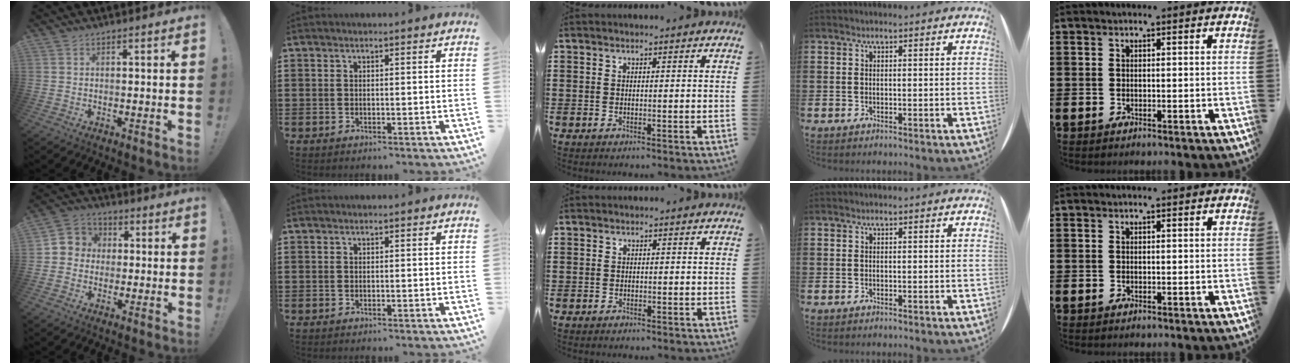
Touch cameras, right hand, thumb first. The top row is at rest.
{"thumb": {"total": 6.4, "force": [-1.3, 6.1, 1.4], "torque": [-0.014, 0.020, -0.019]}, "middle": {"total": 1.0, "force": [-0.7, 0.7, 0.0], "torque": [0.000, 0.003, -0.017]}}